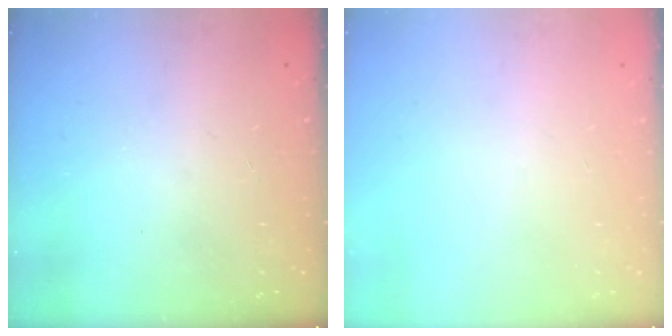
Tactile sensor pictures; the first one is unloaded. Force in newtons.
{"total": 0.0}